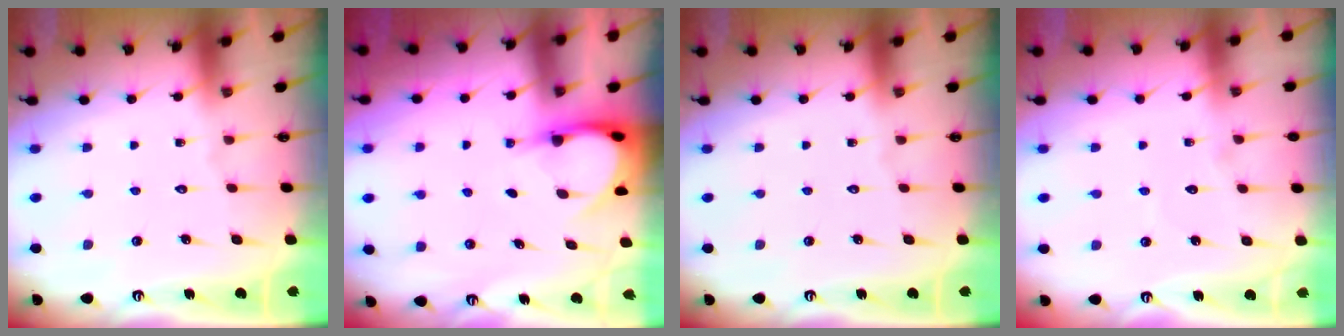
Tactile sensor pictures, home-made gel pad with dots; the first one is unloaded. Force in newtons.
{"total": 3.9, "press": 3.9, "slide": 0.3}
{"total": 0.0}
{"total": 2.7, "press": 2.7, "slide": 0.3}